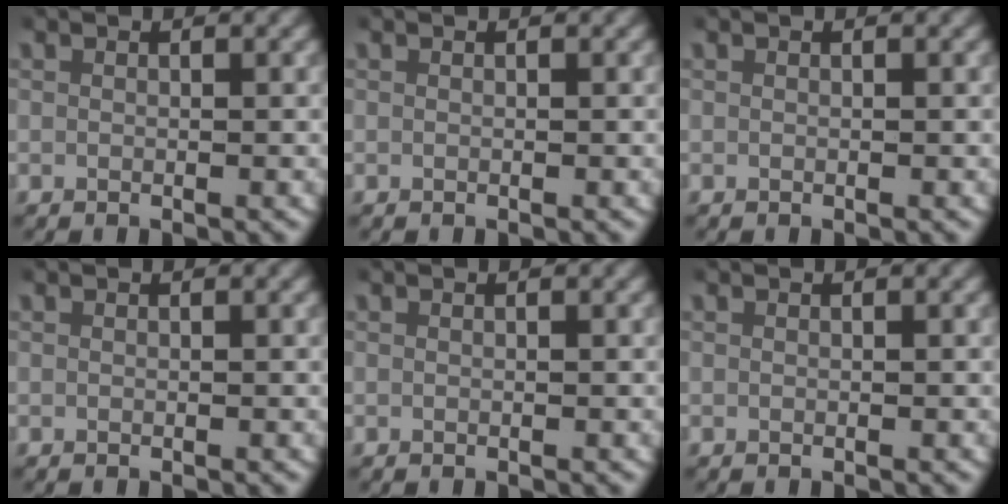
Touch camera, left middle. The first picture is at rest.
{"total": 0.0}
{"total": 0.0}
{"total": 0.0}
{"total": 0.0}
{"total": 0.0}